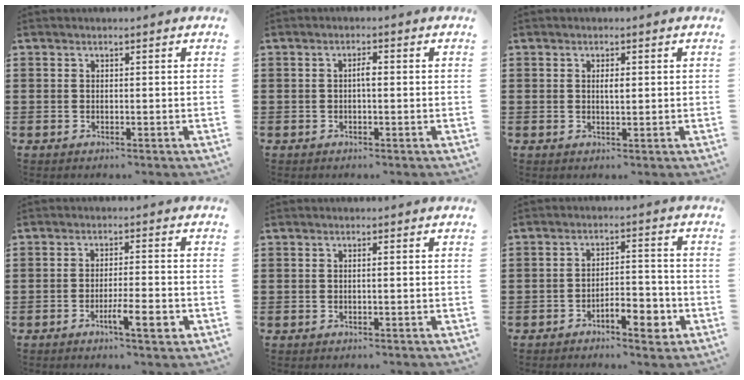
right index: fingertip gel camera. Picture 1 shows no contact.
{"total": 1.6, "force": [-0.2, 0.4, 1.6], "torque": [-0.030, 0.003, -0.004]}
{"total": 1.5, "force": [0.3, 0.5, 1.4], "torque": [-0.027, 0.004, 0.003]}
{"total": 5.7, "force": [-2.7, 0.8, 5.0], "torque": [-0.076, -0.005, -0.043]}
{"total": 0.6, "force": [-0.1, -0.1, 0.6], "torque": [-0.009, -0.003, -0.001]}
{"total": 5.5, "force": [-3.4, 2.1, 3.7], "torque": [-0.058, 0.012, -0.060]}